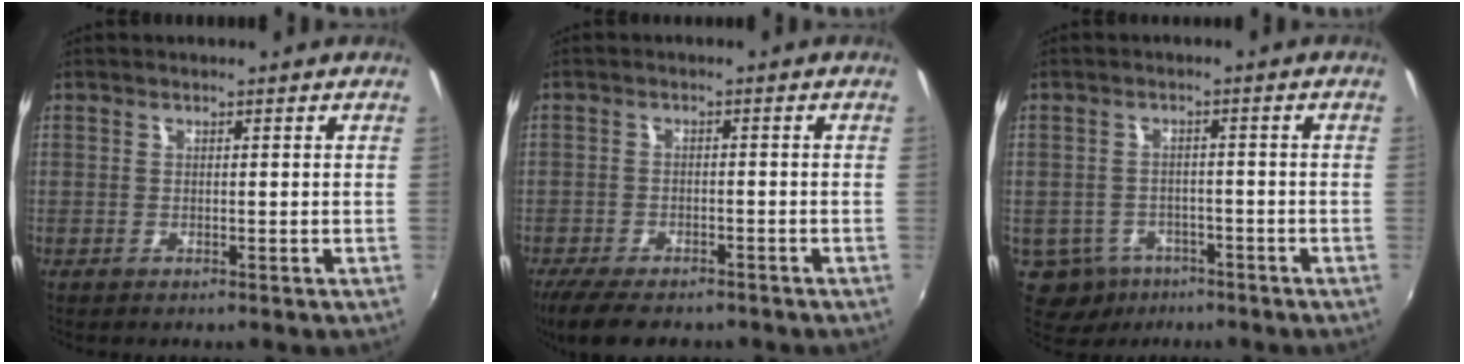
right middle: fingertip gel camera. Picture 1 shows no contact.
{"total": 9.0, "force": [-7.3, 2.9, 4.4], "torque": [-0.106, -0.027, -0.126]}
{"total": 7.2, "force": [-4.1, 5.5, 2.1], "torque": [-0.064, -0.004, -0.054]}